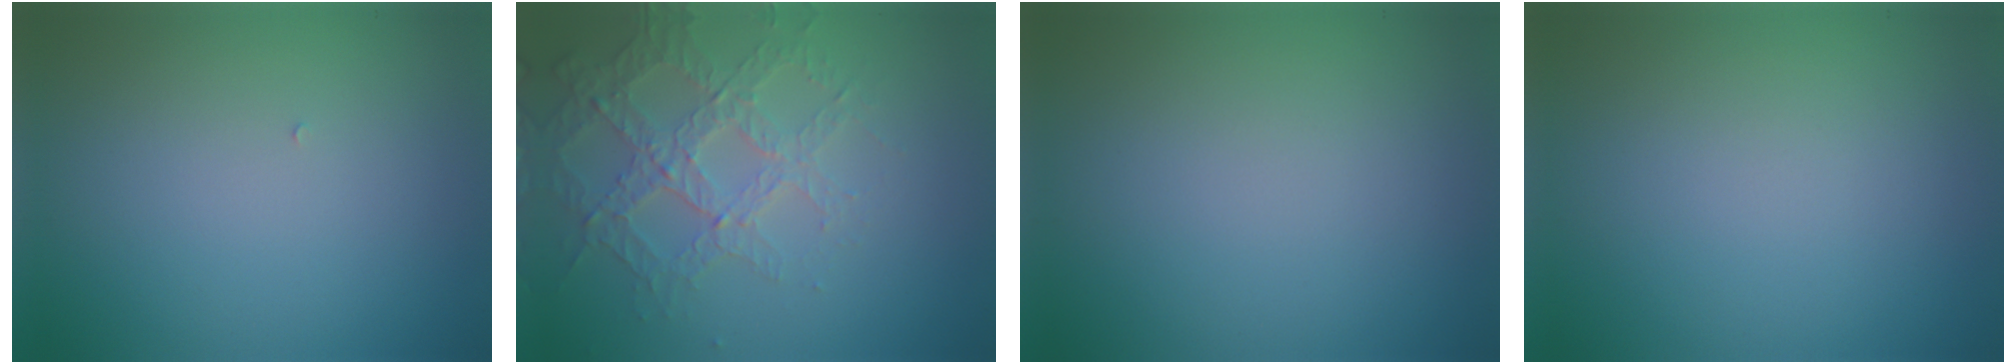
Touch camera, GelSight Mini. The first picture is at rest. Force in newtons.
{"total": 3.6, "press": 3.4, "slide": 1.4}
{"total": 0.0}
{"total": 0.0}